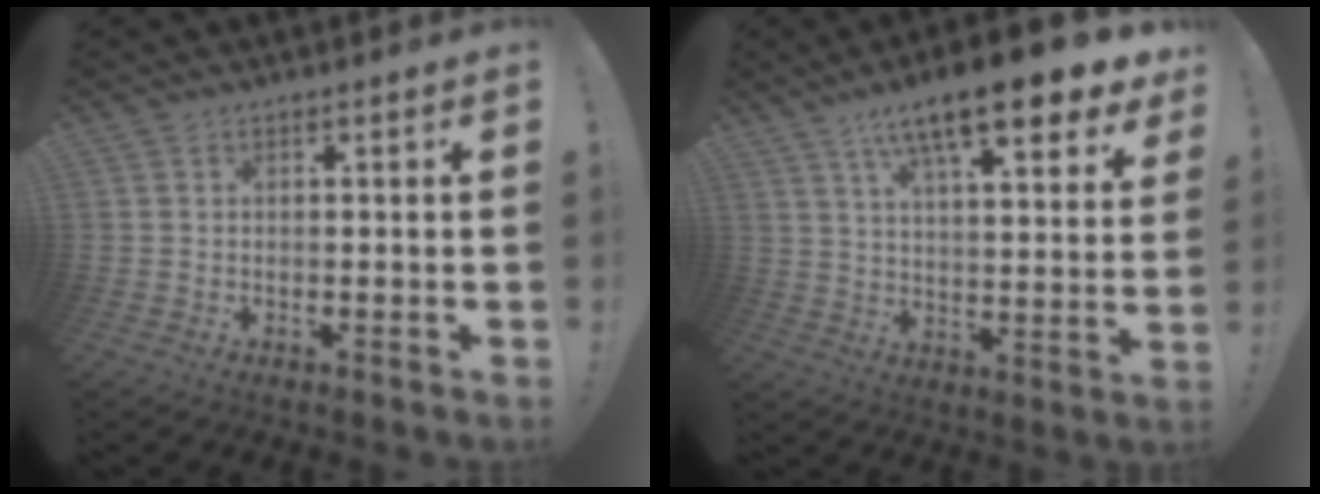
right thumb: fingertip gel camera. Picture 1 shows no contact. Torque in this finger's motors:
{"motor_torque": [-0.02, 0.95, 1.63, 1.14, 0.18]}